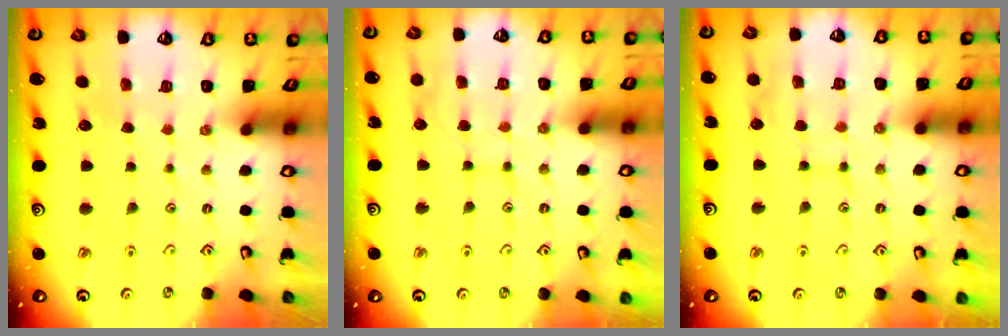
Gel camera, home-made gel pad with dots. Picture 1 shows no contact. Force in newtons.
{"total": 7.9, "press": 7.9, "slide": 0.6}
{"total": 7.6, "press": 7.5, "slide": 0.7}